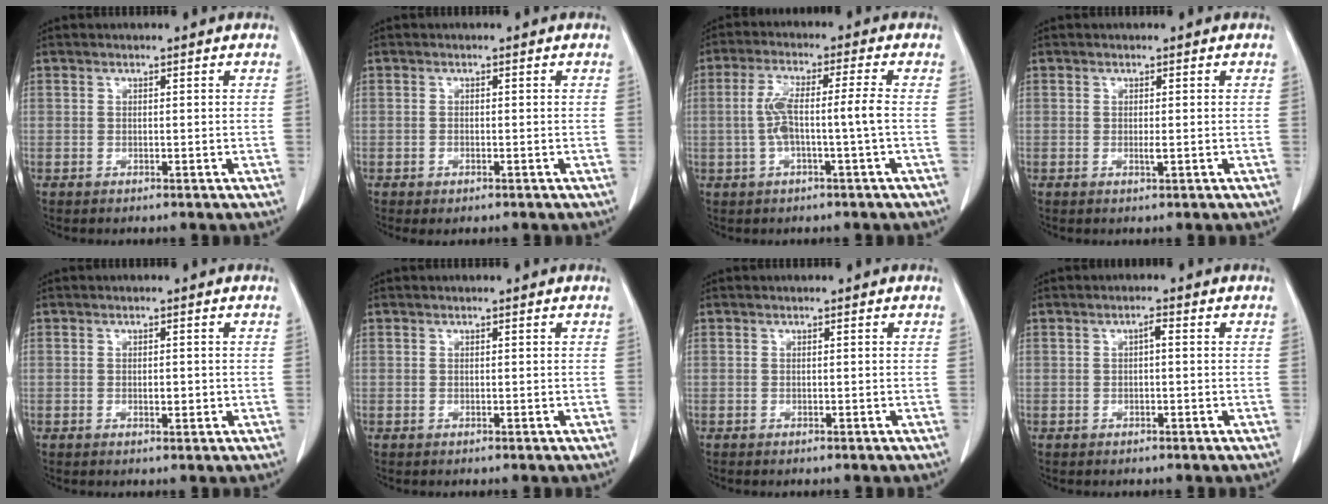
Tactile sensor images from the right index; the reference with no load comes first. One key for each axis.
{"total": 0.8, "fx": -0.4, "fy": 0.4, "fz": 0.6, "tx": -0.011, "ty": -0.001, "tz": -0.003}
{"total": 6.4, "fx": -0.9, "fy": 0.1, "fz": 6.3, "tx": -0.132, "ty": 0.019, "tz": -0.014}
{"total": 0.8, "fx": -0.1, "fy": 0.1, "fz": 0.8, "tx": -0.015, "ty": -0.003, "tz": -0.002}
{"total": 1.4, "fx": -0.2, "fy": 0.6, "fz": 1.2, "tx": -0.022, "ty": 0.000, "tz": -0.003}
{"total": 0.0}
{"total": 0.5, "fx": -0.4, "fy": 0.0, "fz": 0.3, "tx": -0.009, "ty": 0.000, "tz": -0.007}
{"total": 1.1, "fx": 0.0, "fy": 0.2, "fz": 1.1, "tx": -0.018, "ty": 0.004, "tz": 0.000}